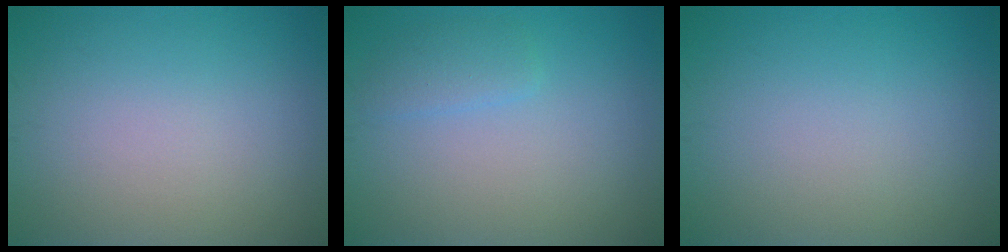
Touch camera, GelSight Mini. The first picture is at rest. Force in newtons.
{"total": 1.6, "press": 1.6, "slide": 0.0}
{"total": 0.0}